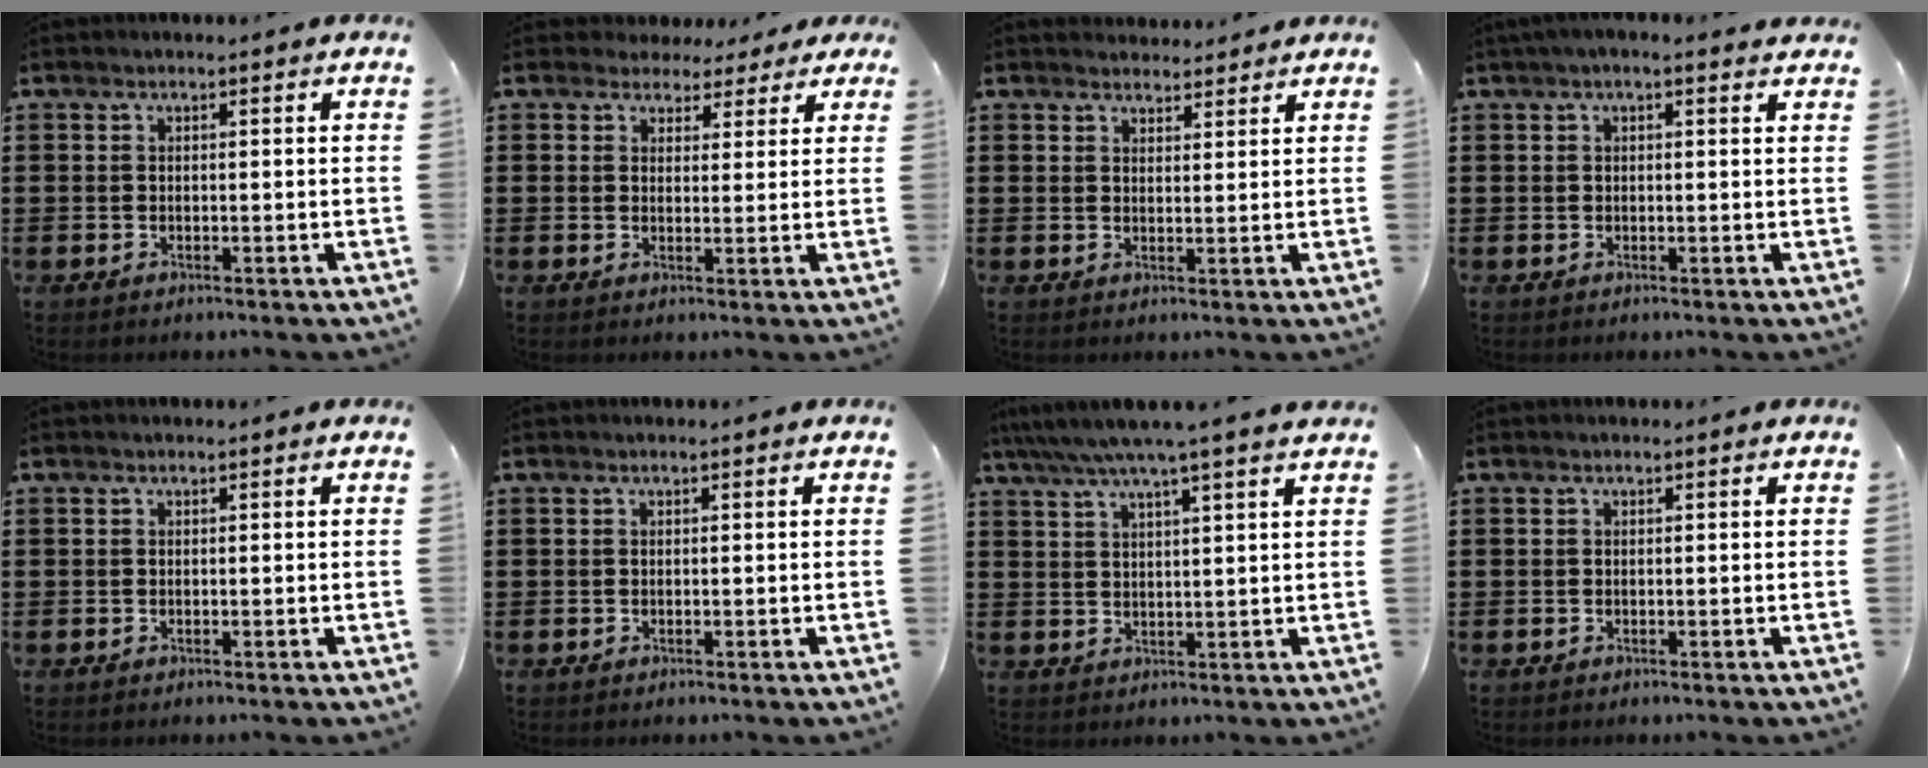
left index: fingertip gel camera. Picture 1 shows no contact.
{"total": 3.0, "force": [2.2, 2.0, 0.6], "torque": [-0.025, 0.009, 0.041]}
{"total": 2.5, "force": [2.4, 0.8, -0.2], "torque": [-0.003, -0.003, 0.047]}
{"total": 1.3, "force": [0.6, 0.5, 1.0], "torque": [-0.021, 0.005, 0.011]}
{"total": 0.0}
{"total": 0.0}
{"total": 4.4, "force": [3.7, -0.2, 2.4], "torque": [-0.059, -0.015, 0.063]}
{"total": 0.0}